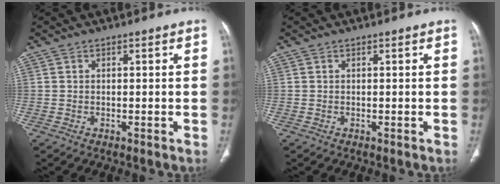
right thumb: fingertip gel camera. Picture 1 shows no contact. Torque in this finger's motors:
{"motor_torque": [0.05, 0.05, 0.00, 0.00, 0.00]}